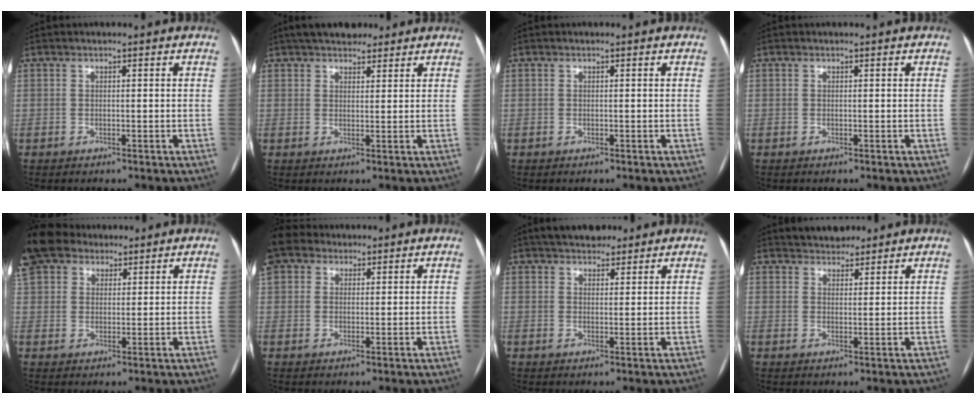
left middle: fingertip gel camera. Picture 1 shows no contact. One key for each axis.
{"total": 7.8, "fx": 6.3, "fy": 3.0, "fz": 3.5, "tx": -0.046, "ty": 0.020, "tz": 0.102}
{"total": 0.0}
{"total": 0.0}
{"total": 12.6, "fx": 9.2, "fy": 7.2, "fz": 4.8, "tx": -0.130, "ty": 0.050, "tz": 0.170}
{"total": 7.9, "fx": 5.9, "fy": 4.6, "fz": 2.6, "tx": -0.069, "ty": 0.041, "tz": 0.117}
{"total": 6.8, "fx": 5.7, "fy": 2.6, "fz": 2.6, "tx": -0.031, "ty": 0.016, "tz": 0.090}
{"total": 4.3, "fx": 3.9, "fy": 1.7, "fz": 0.7, "tx": -0.007, "ty": 0.013, "tz": 0.064}